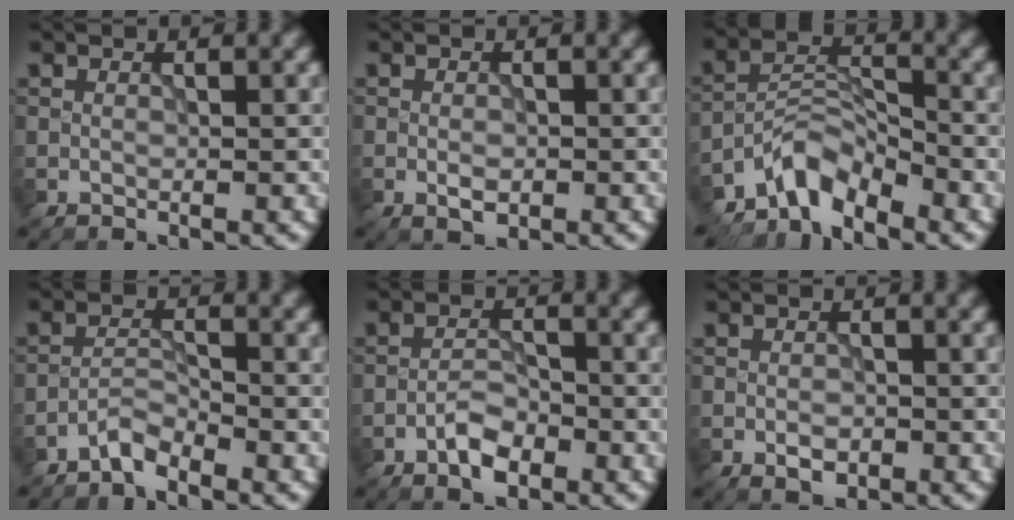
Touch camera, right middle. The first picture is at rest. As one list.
[{"total": 1.7, "force": [-0.6, 0.9, 1.3], "torque": [-0.023, -0.001, -0.011]}, {"total": 3.9, "force": [-3.4, 1.1, 1.5], "torque": [-0.021, 0.007, -0.078]}, {"total": 1.9, "force": [-1.8, 0.2, 0.6], "torque": [-0.010, 0.009, -0.040]}, {"total": 2.8, "force": [-1.7, 1.2, 1.9], "torque": [-0.031, 0.006, -0.035]}, {"total": 1.9, "force": [-0.8, 1.1, 1.3], "torque": [-0.021, 0.000, -0.015]}]